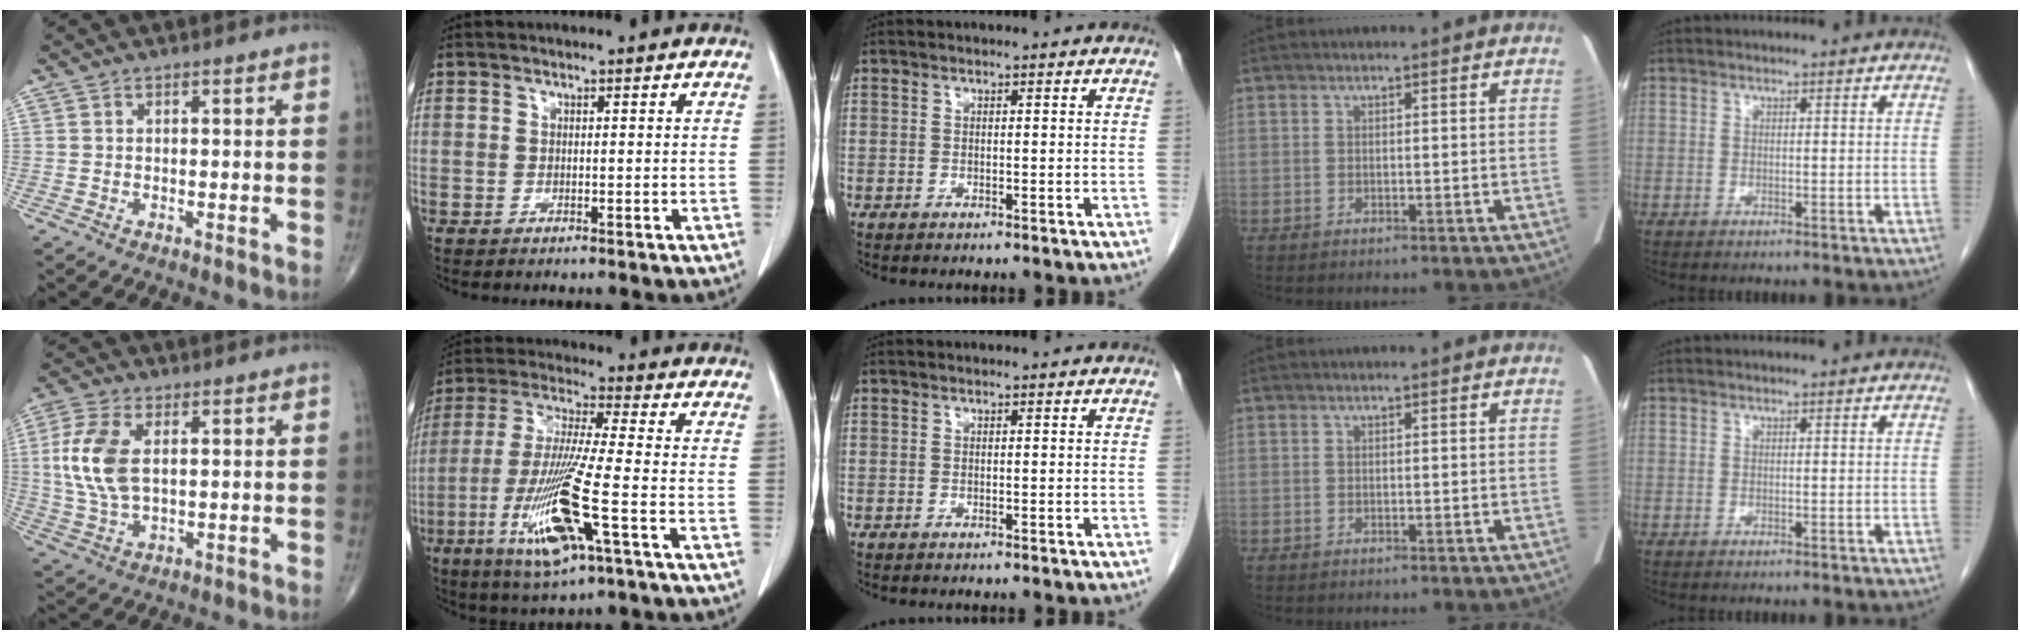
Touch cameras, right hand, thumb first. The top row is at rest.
{"thumb": {"total": 10.7, "force": [1.8, 5.7, 8.9], "torque": [-0.202, -0.006, 0.035]}, "index": {"total": 11.2, "force": [-4.4, 0.2, 10.3], "torque": [-0.207, -0.020, -0.084]}}